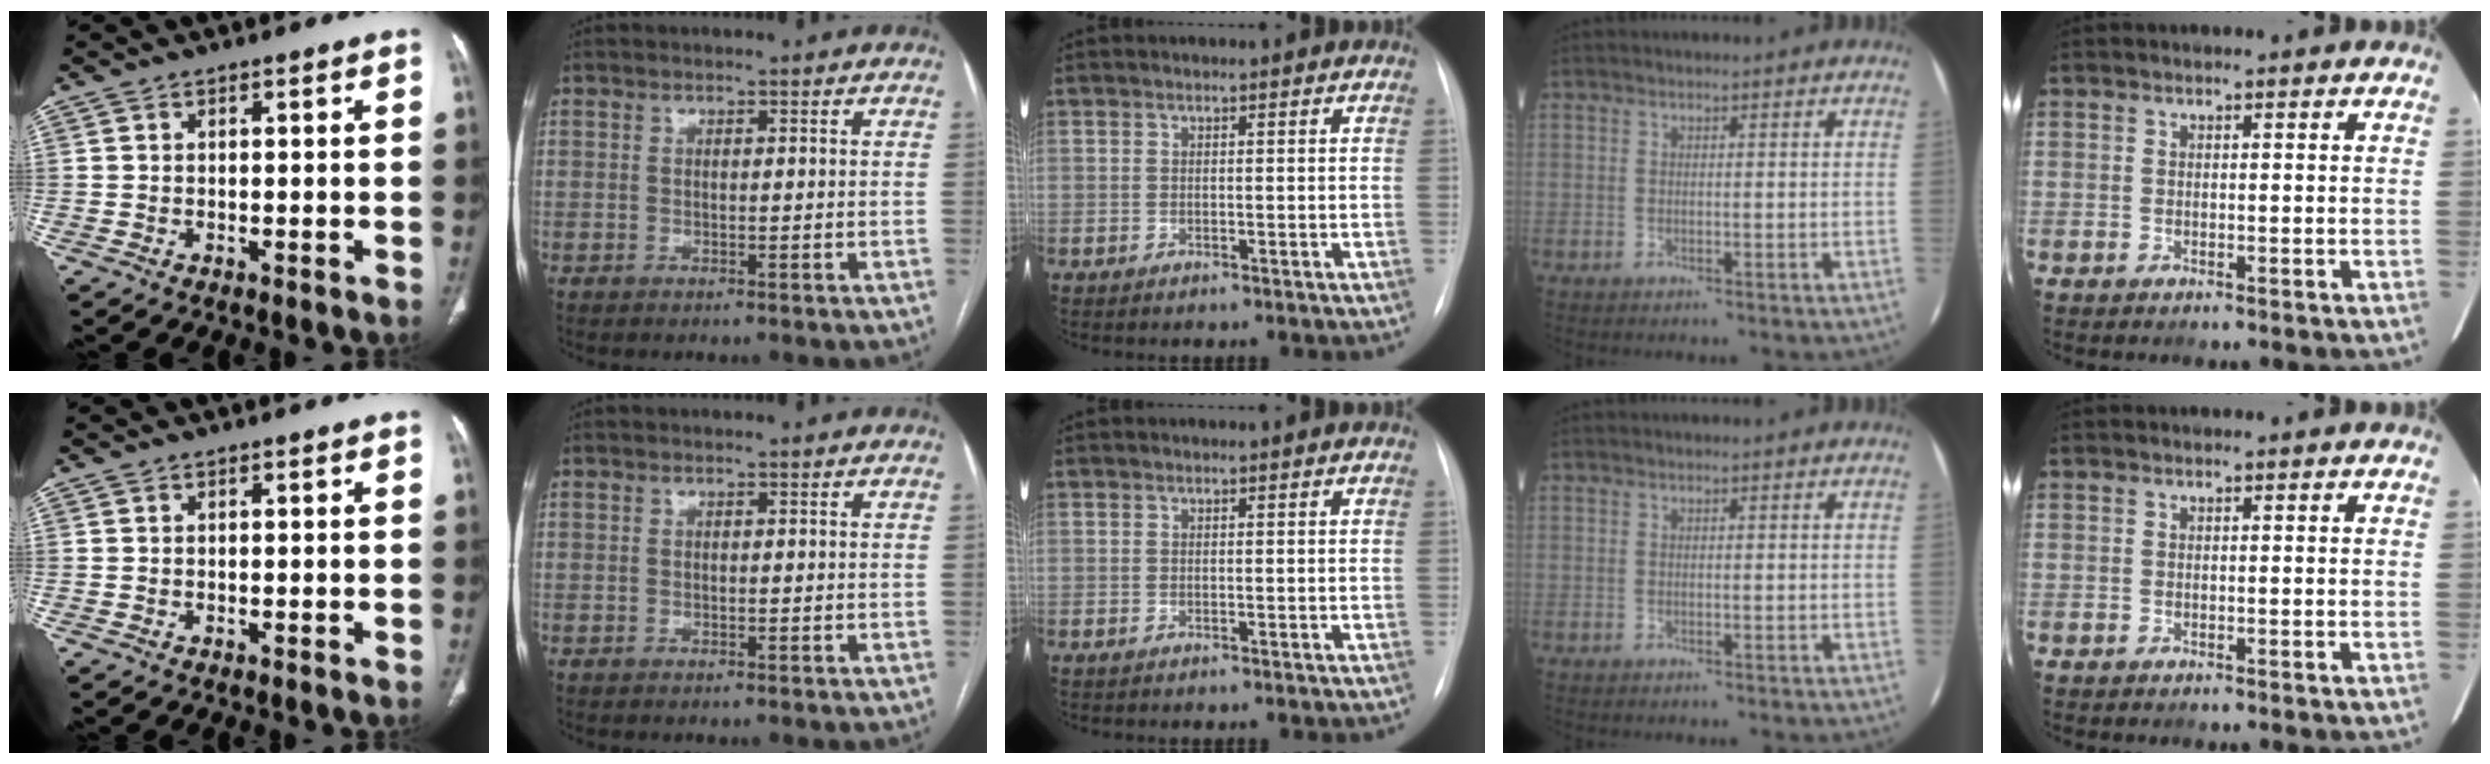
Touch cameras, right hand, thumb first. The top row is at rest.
{}